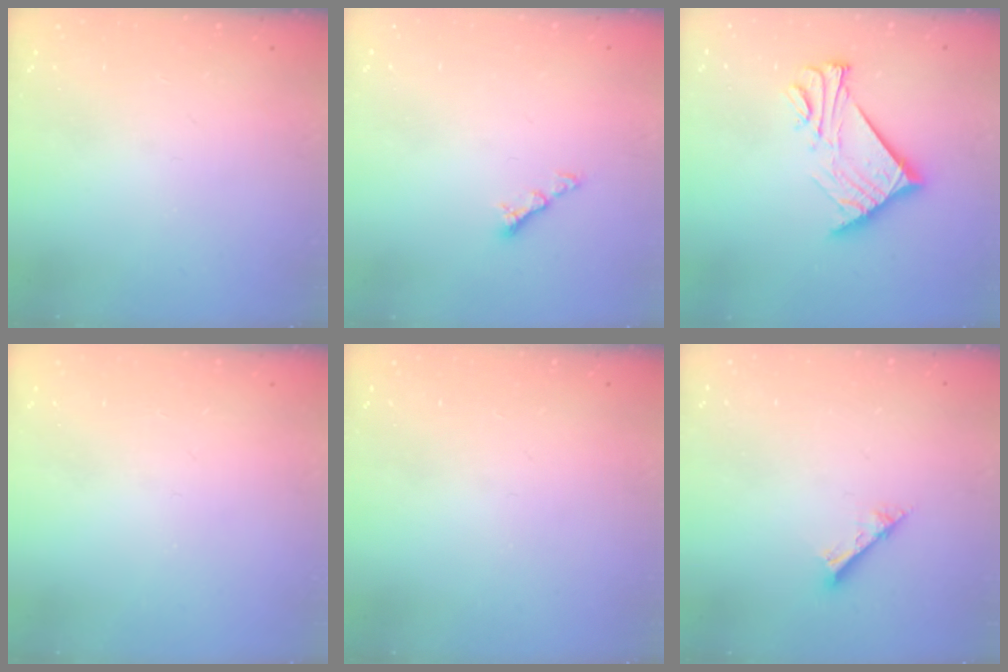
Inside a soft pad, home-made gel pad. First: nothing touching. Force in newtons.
{"total": 4.0, "press": 3.9, "slide": 0.6}
{"total": 12.0, "press": 12.0, "slide": 0.6}
{"total": 0.0}
{"total": 0.0}
{"total": 2.6, "press": 2.6, "slide": 0.2}